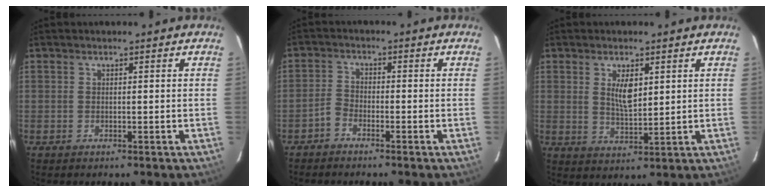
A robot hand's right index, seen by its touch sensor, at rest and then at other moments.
{"total": 2.4, "force": [-1.9, 1.2, 0.9], "torque": [-0.027, 0.009, -0.040]}
{"total": 5.4, "force": [1.8, 2.3, 4.6], "torque": [-0.078, -0.003, 0.038]}